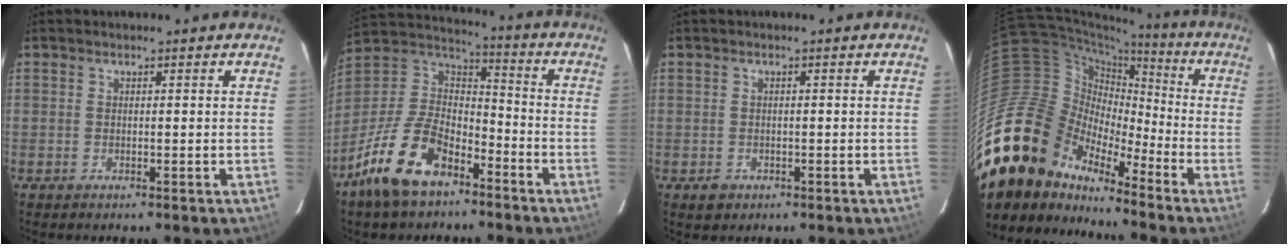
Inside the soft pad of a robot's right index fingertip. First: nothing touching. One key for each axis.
{"total": 18.3, "fx": -11.6, "fy": 9.2, "fz": 10.8, "tx": -0.240, "ty": 0.003, "tz": -0.213}
{"total": 2.3, "fx": -0.8, "fy": 2.0, "fz": 0.5, "tx": -0.011, "ty": 0.000, "tz": -0.008}
{"total": 20.6, "fx": -15.3, "fy": 11.7, "fz": 7.3, "tx": -0.149, "ty": 0.012, "tz": -0.288}